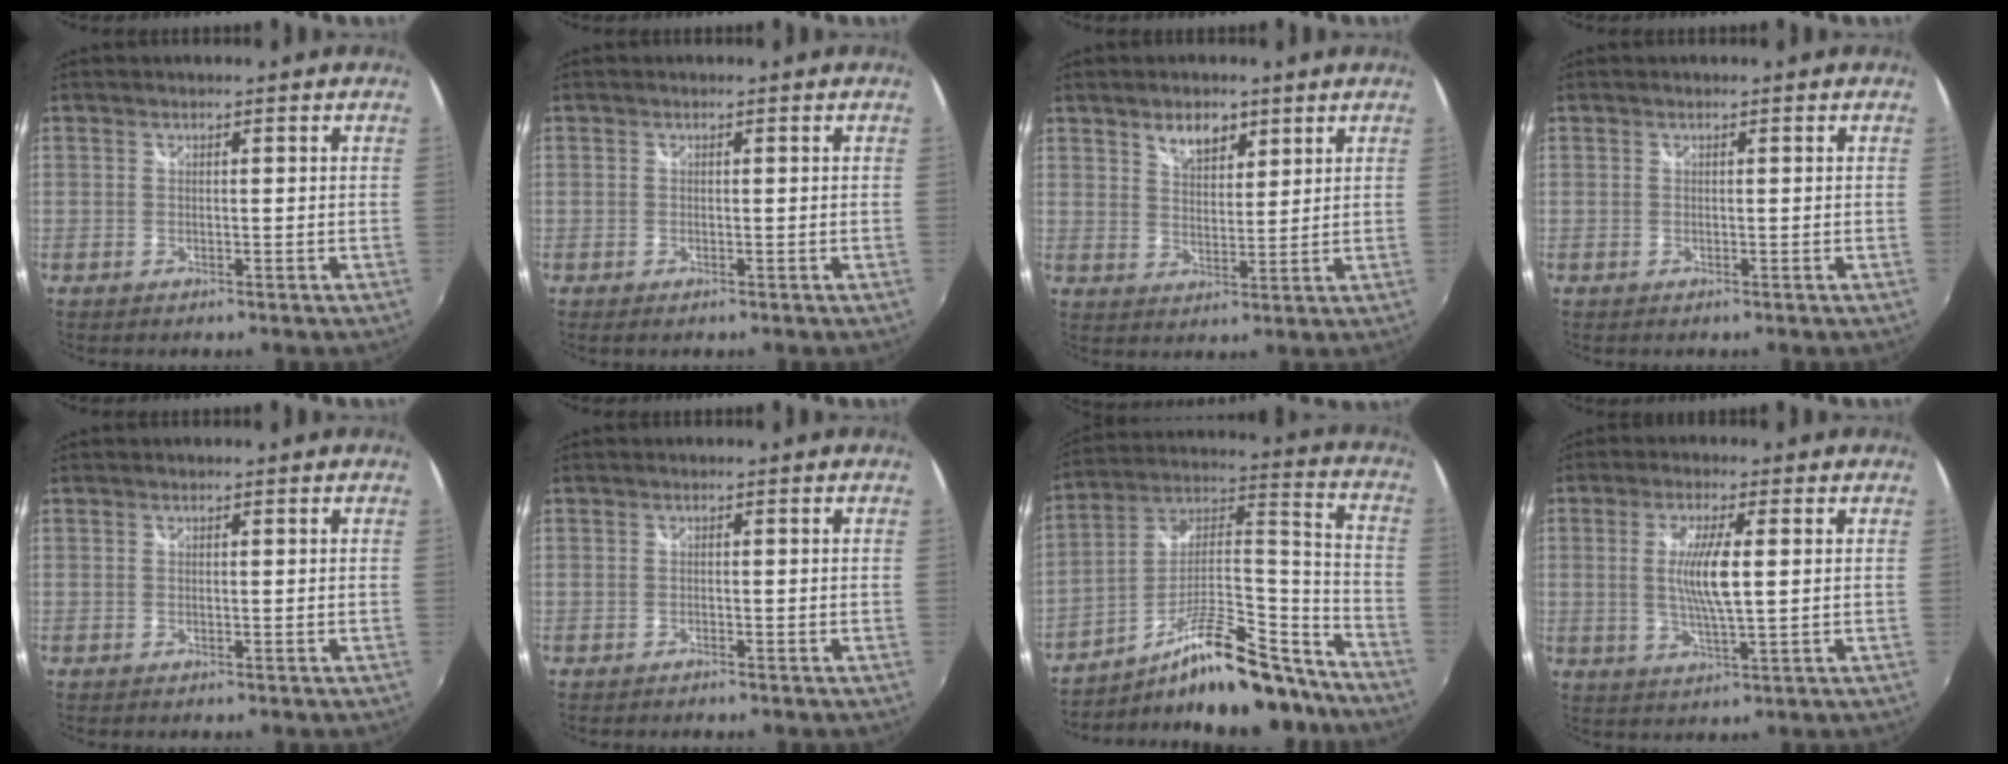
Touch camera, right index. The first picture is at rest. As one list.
[{"total": 0.0}, {"total": 5.7, "force": [3.7, 3.0, 3.1], "torque": [-0.042, 0.006, 0.066]}, {"total": 0.0}, {"total": 0.0}, {"total": 0.8, "force": [-0.7, 0.1, 0.3], "torque": [-0.008, -0.002, -0.013]}, {"total": 21.1, "force": [-16.1, 5.8, 12.4], "torque": [-0.192, 0.032, -0.243]}, {"total": 7.1, "force": [0.6, 0.9, 7.0], "torque": [-0.133, -0.006, 0.013]}]